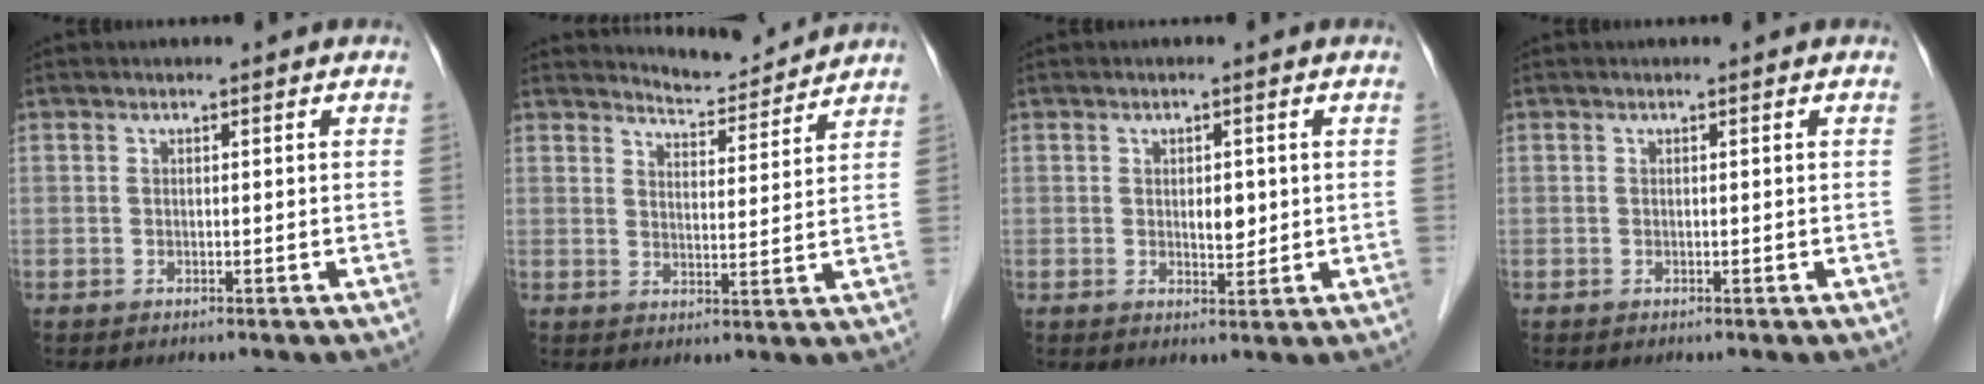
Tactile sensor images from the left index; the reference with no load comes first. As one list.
[{"total": 5.9, "force": [5.9, -0.1, -0.4], "torque": [-0.006, -0.009, 0.086]}, {"total": 2.6, "force": [0.3, 1.4, 2.2], "torque": [-0.033, -0.002, 0.008]}, {"total": 0.0}]